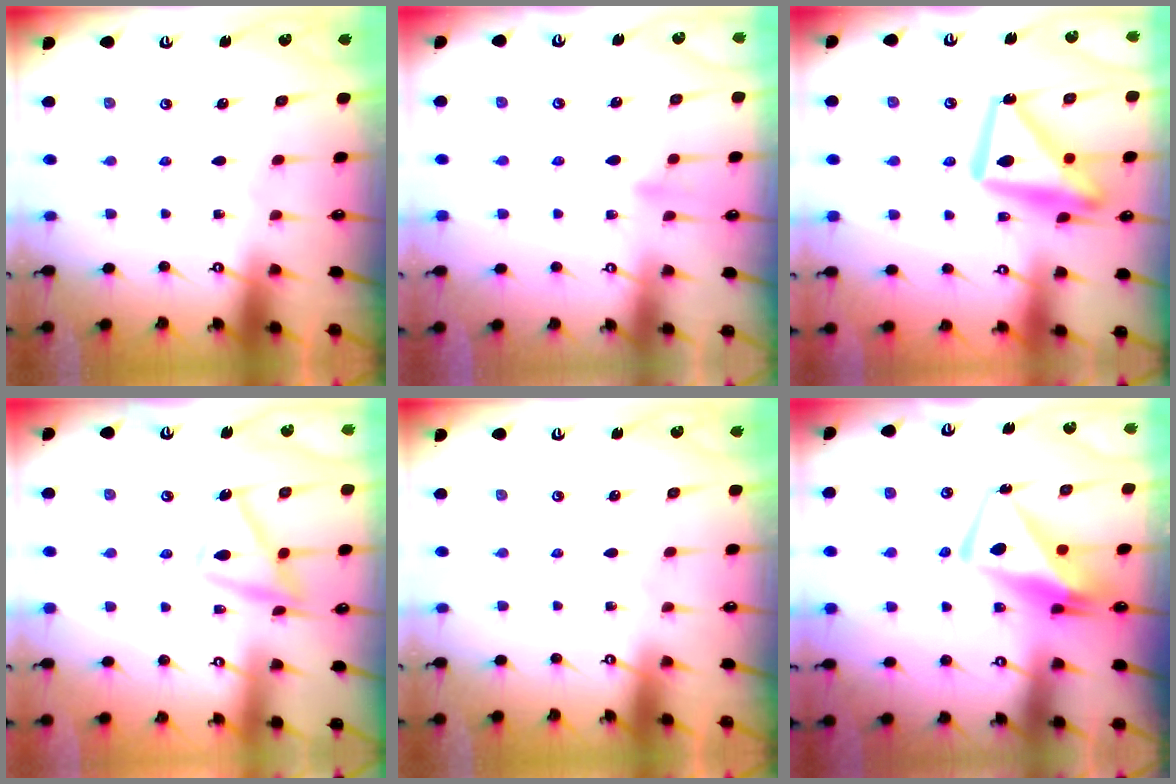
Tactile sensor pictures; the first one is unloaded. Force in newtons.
{"total": 7.8, "press": 7.8, "slide": 0.7}
{"total": 18.2, "press": 18.1, "slide": 1.6}
{"total": 13.7, "press": 13.6, "slide": 1.1}
{"total": 0.0}
{"total": 9.3, "press": 9.2, "slide": 1.5}